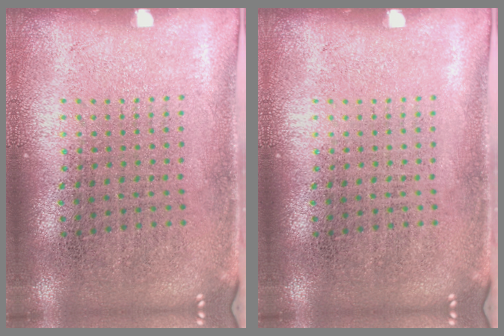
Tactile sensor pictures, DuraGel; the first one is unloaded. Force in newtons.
{"total": 0.0}